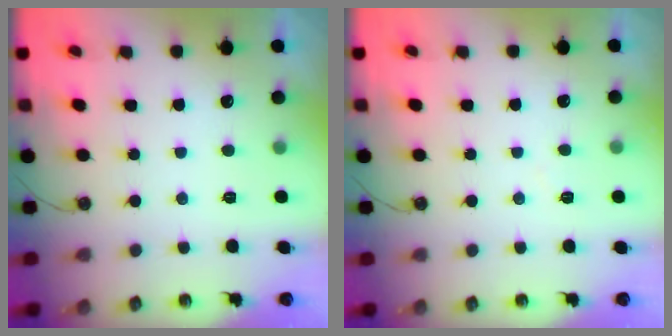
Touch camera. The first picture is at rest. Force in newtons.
{"total": 3.8, "press": 3.8, "slide": 0.5}